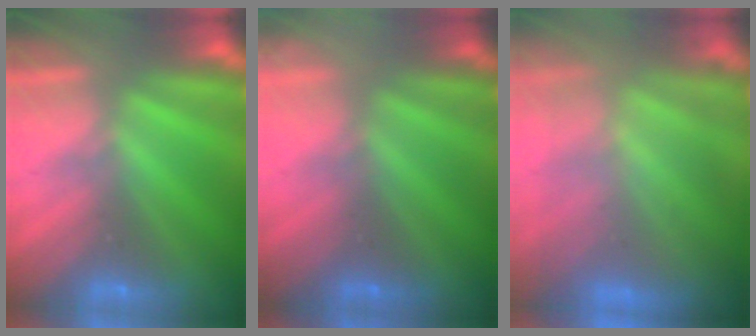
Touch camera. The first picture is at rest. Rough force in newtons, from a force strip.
{"total": 2.1}
{"total": 9.6}